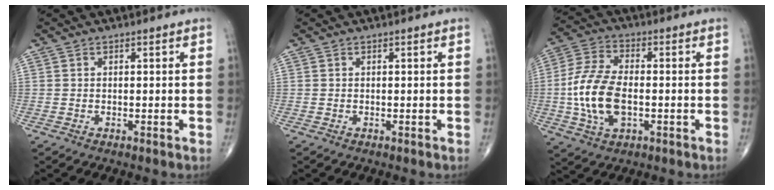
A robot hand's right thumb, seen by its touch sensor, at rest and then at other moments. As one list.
[{"total": 0.0}, {"total": 13.0, "force": [-1.7, 7.1, 10.8], "torque": [-0.225, 0.011, -0.034]}]